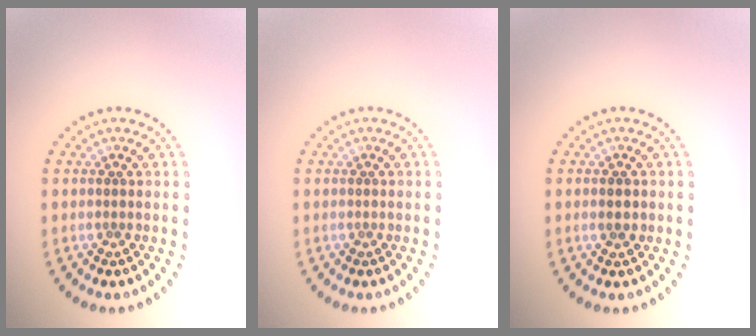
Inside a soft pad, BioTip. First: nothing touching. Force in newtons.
{"total": 0.0}
{"total": 1.9, "press": 1.9, "slide": 0.1}